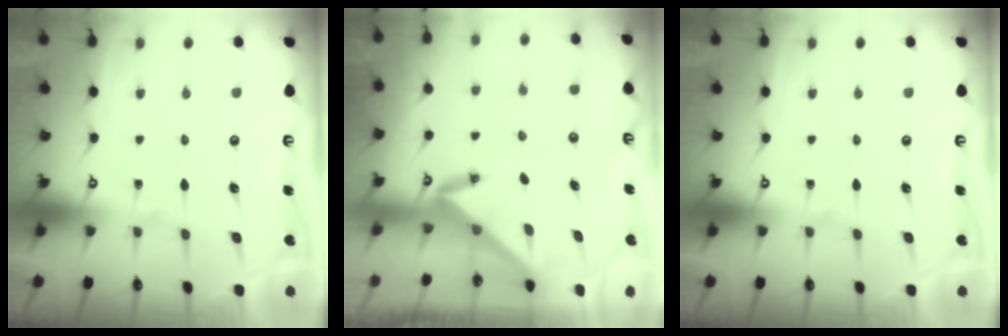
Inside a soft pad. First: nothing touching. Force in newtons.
{"total": 3.6, "press": 3.5, "slide": 0.3}
{"total": 0.0}